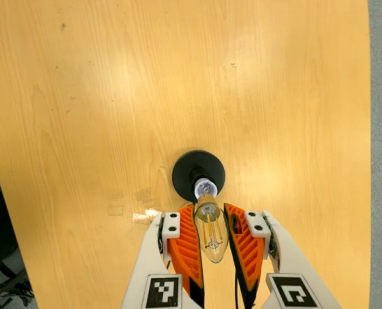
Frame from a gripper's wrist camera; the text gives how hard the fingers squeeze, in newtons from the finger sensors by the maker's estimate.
{"total": 18.0, "left": 19.2, "right": 16.7}